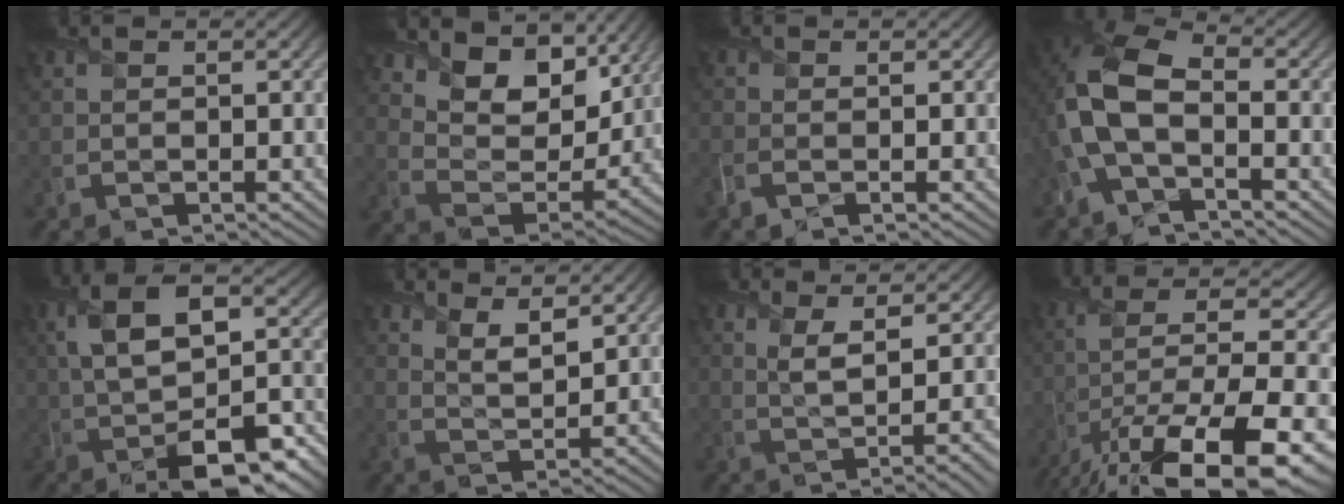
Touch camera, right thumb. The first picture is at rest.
{"total": 11.2, "force": [7.2, 6.0, 6.1], "torque": [-0.135, -0.003, 0.121]}
{"total": 1.7, "force": [-0.7, 0.7, 1.4], "torque": [-0.042, -0.003, -0.022]}
{"total": 9.4, "force": [-1.2, 5.1, 7.8], "torque": [-0.186, 0.012, -0.038]}
{"total": 16.3, "force": [-1.9, 7.3, 14.5], "torque": [-0.248, 0.012, -0.024]}
{"total": 5.3, "force": [3.7, 1.4, 3.5], "torque": [-0.067, -0.010, 0.078]}
{"total": 5.2, "force": [1.2, 1.1, 5.0], "torque": [-0.079, 0.008, 0.022]}
{"total": 18.0, "force": [-9.8, 5.4, 14.1], "torque": [-0.268, -0.017, -0.145]}